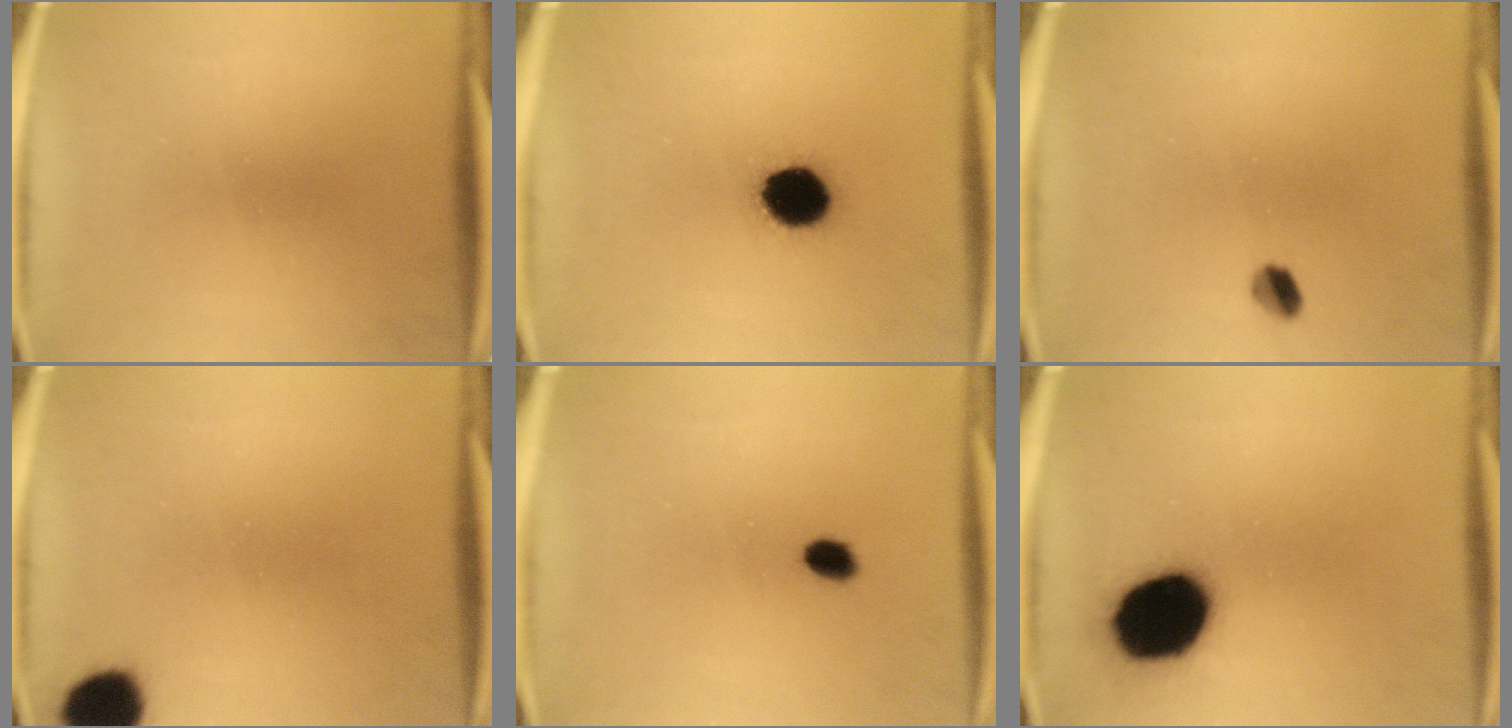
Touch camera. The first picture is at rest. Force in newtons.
{"total": 11.6}
{"total": 2.7}
{"total": 8.3}
{"total": 2.6}
{"total": 18.9}